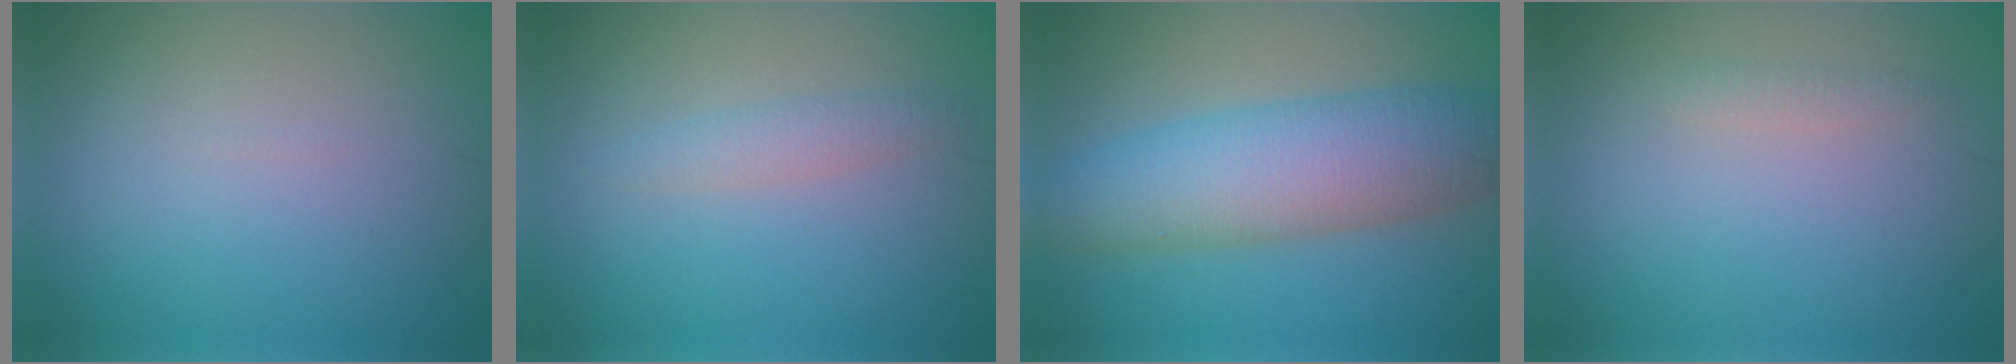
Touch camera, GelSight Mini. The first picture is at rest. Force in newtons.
{"total": 1.7, "press": 1.7, "slide": 0.1}
{"total": 8.3, "press": 8.3, "slide": 0.1}
{"total": 0.9, "press": 0.9, "slide": 0.0}